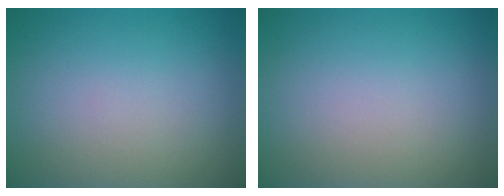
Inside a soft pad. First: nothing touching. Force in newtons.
{"total": 0.0}